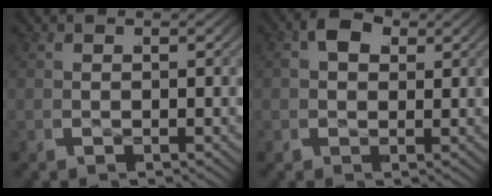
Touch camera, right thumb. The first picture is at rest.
{"total": 3.2, "force": [1.3, 2.2, 2.0], "torque": [-0.041, 0.001, 0.022]}